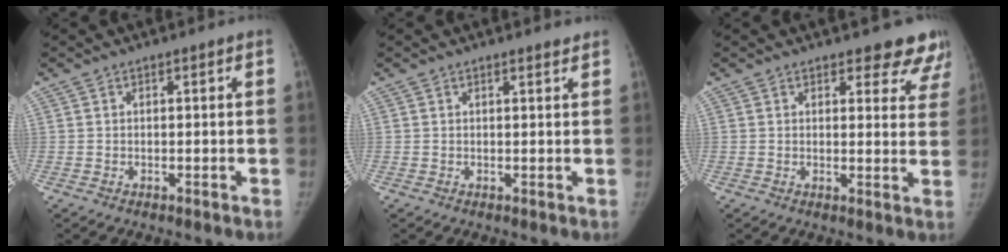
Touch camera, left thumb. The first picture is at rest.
{"total": 1.0, "force": [1.0, 0.1, 0.4], "torque": [-0.002, -0.006, 0.014]}
{"total": 8.3, "force": [7.2, 3.3, 2.5], "torque": [0.024, -0.037, 0.059]}